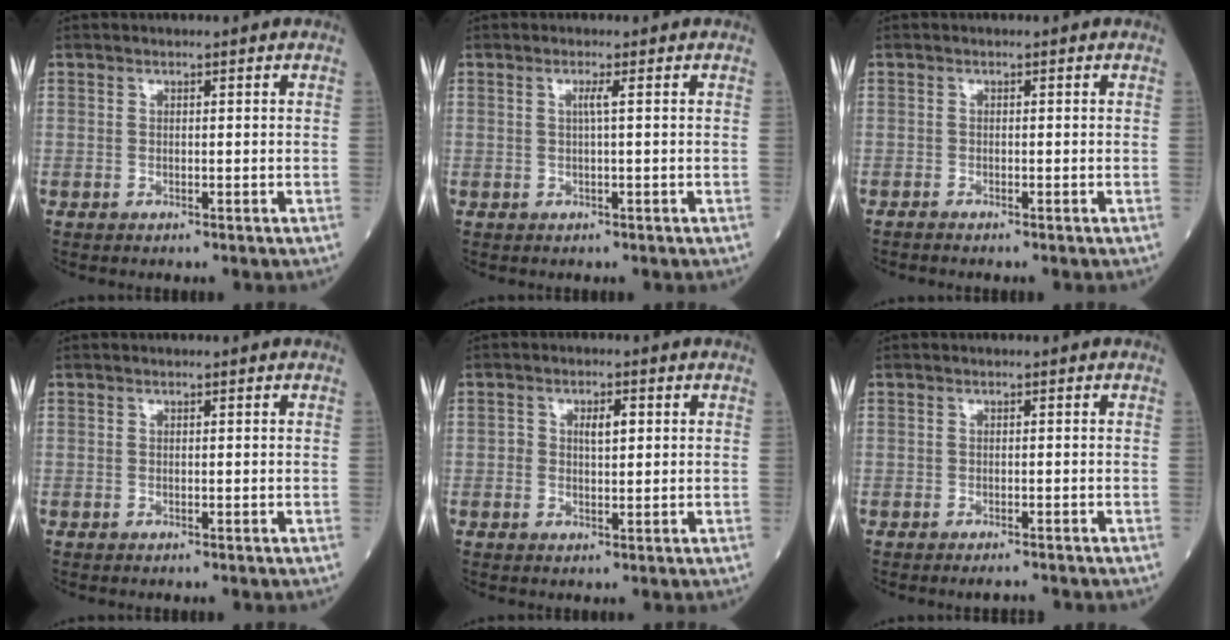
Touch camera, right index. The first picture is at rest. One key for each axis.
{"total": 1.2, "fx": 0.2, "fy": -0.4, "fz": 1.1, "tx": -0.024, "ty": 0.001, "tz": 0.002}
{"total": 0.7, "fx": -0.7, "fy": -0.1, "fz": 0.1, "tx": -0.005, "ty": -0.001, "tz": -0.016}
{"total": 0.0}
{"total": 2.8, "fx": 0.6, "fy": 1.4, "fz": 2.4, "tx": -0.041, "ty": 0.007, "tz": 0.010}
{"total": 1.8, "fx": -1.7, "fy": 0.0, "fz": 0.6, "tx": -0.006, "ty": -0.004, "tz": -0.023}